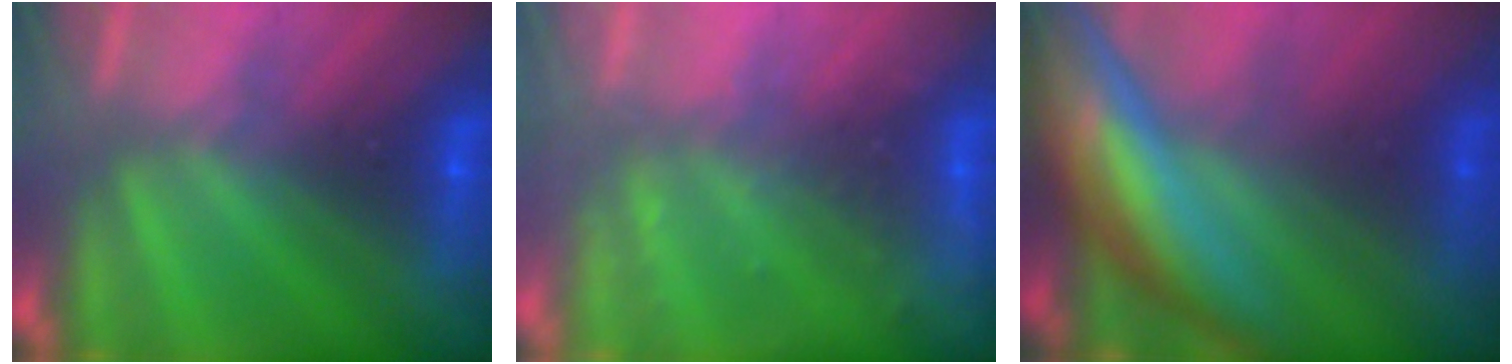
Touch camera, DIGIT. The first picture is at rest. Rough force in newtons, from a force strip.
{"total": 2.2}
{"total": 9.0}